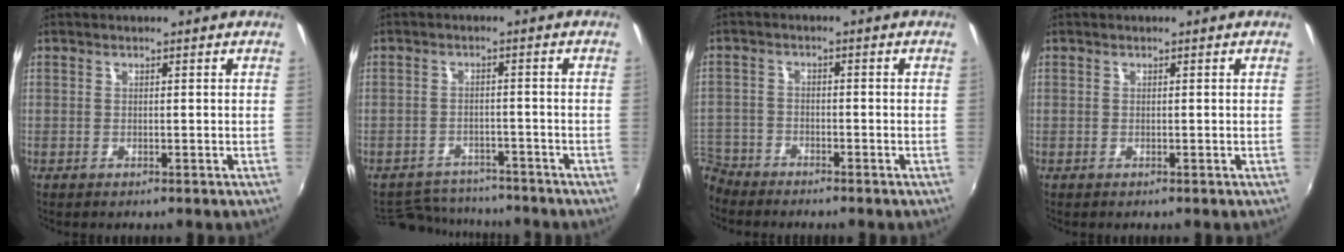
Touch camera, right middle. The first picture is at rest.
{"total": 9.8, "force": [-9.0, 3.3, 2.0], "torque": [-0.057, 0.013, -0.130]}
{"total": 8.3, "force": [-7.1, 4.2, 1.2], "torque": [-0.065, 0.005, -0.143]}
{"total": 0.0}